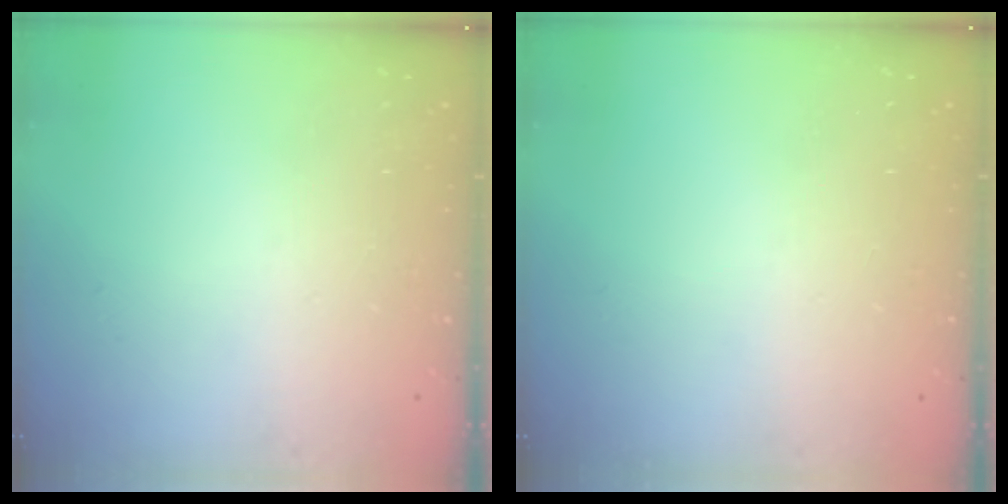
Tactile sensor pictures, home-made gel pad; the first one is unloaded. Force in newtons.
{"total": 0.0}